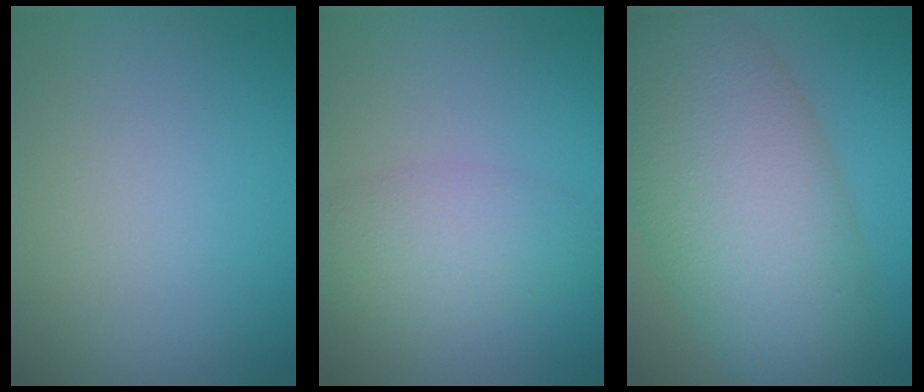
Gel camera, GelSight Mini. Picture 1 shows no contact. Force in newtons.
{"total": 3.3, "press": 3.3, "slide": 0.2}
{"total": 11.0, "press": 11.0, "slide": 0.4}